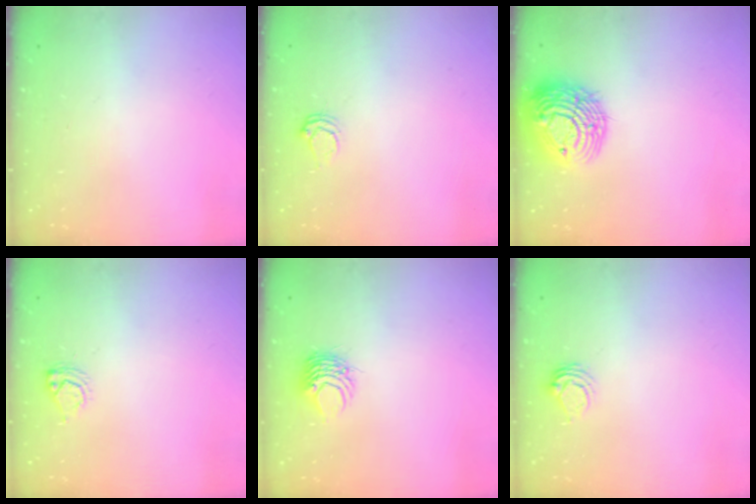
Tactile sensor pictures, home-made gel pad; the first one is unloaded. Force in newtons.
{"total": 3.6, "press": 3.6, "slide": 0.5}
{"total": 17.1, "press": 17.1, "slide": 1.4}
{"total": 5.7, "press": 5.7, "slide": 0.6}
{"total": 5.5, "press": 5.4, "slide": 0.4}
{"total": 5.9, "press": 5.9, "slide": 0.5}